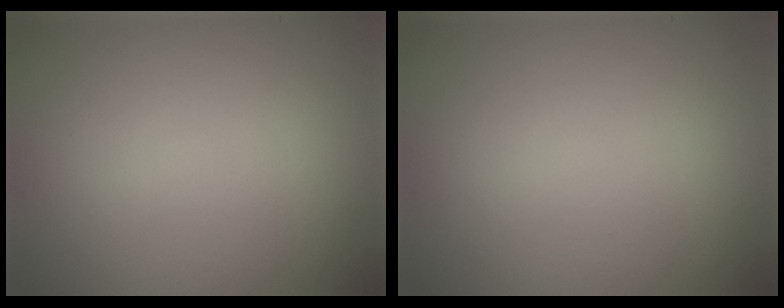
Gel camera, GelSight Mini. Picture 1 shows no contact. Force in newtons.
{"total": 0.0}